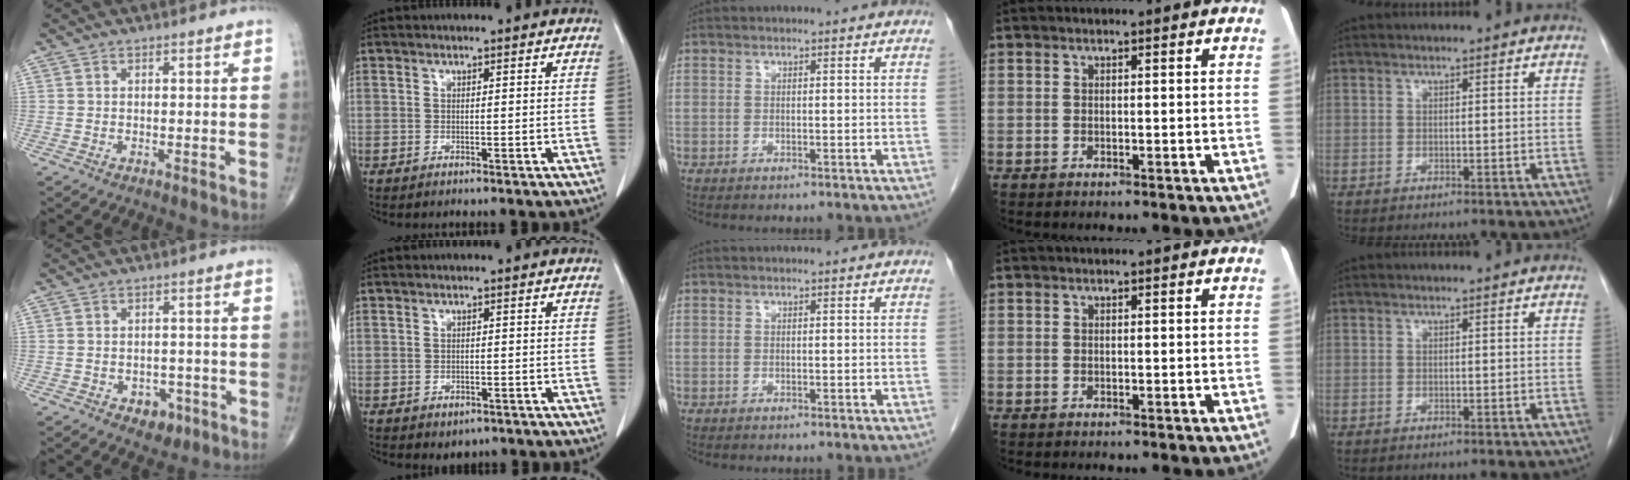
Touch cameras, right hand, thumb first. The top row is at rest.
{"thumb": {"total": 4.4, "force": [-2.1, 3.2, 2.2], "torque": [-0.010, 0.012, -0.022]}, "index": {"total": 1.9, "force": [-1.0, 1.4, 0.9], "torque": [-0.008, 0.002, 0.001]}}